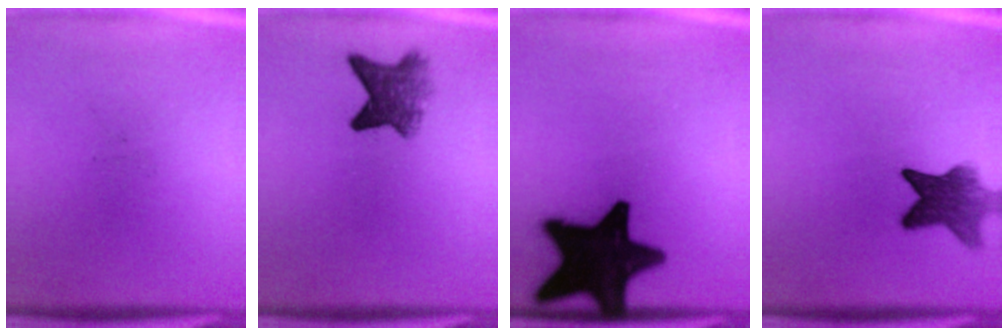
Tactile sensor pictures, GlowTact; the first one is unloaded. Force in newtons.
{"total": 5.7}
{"total": 19.7}
{"total": 7.8}